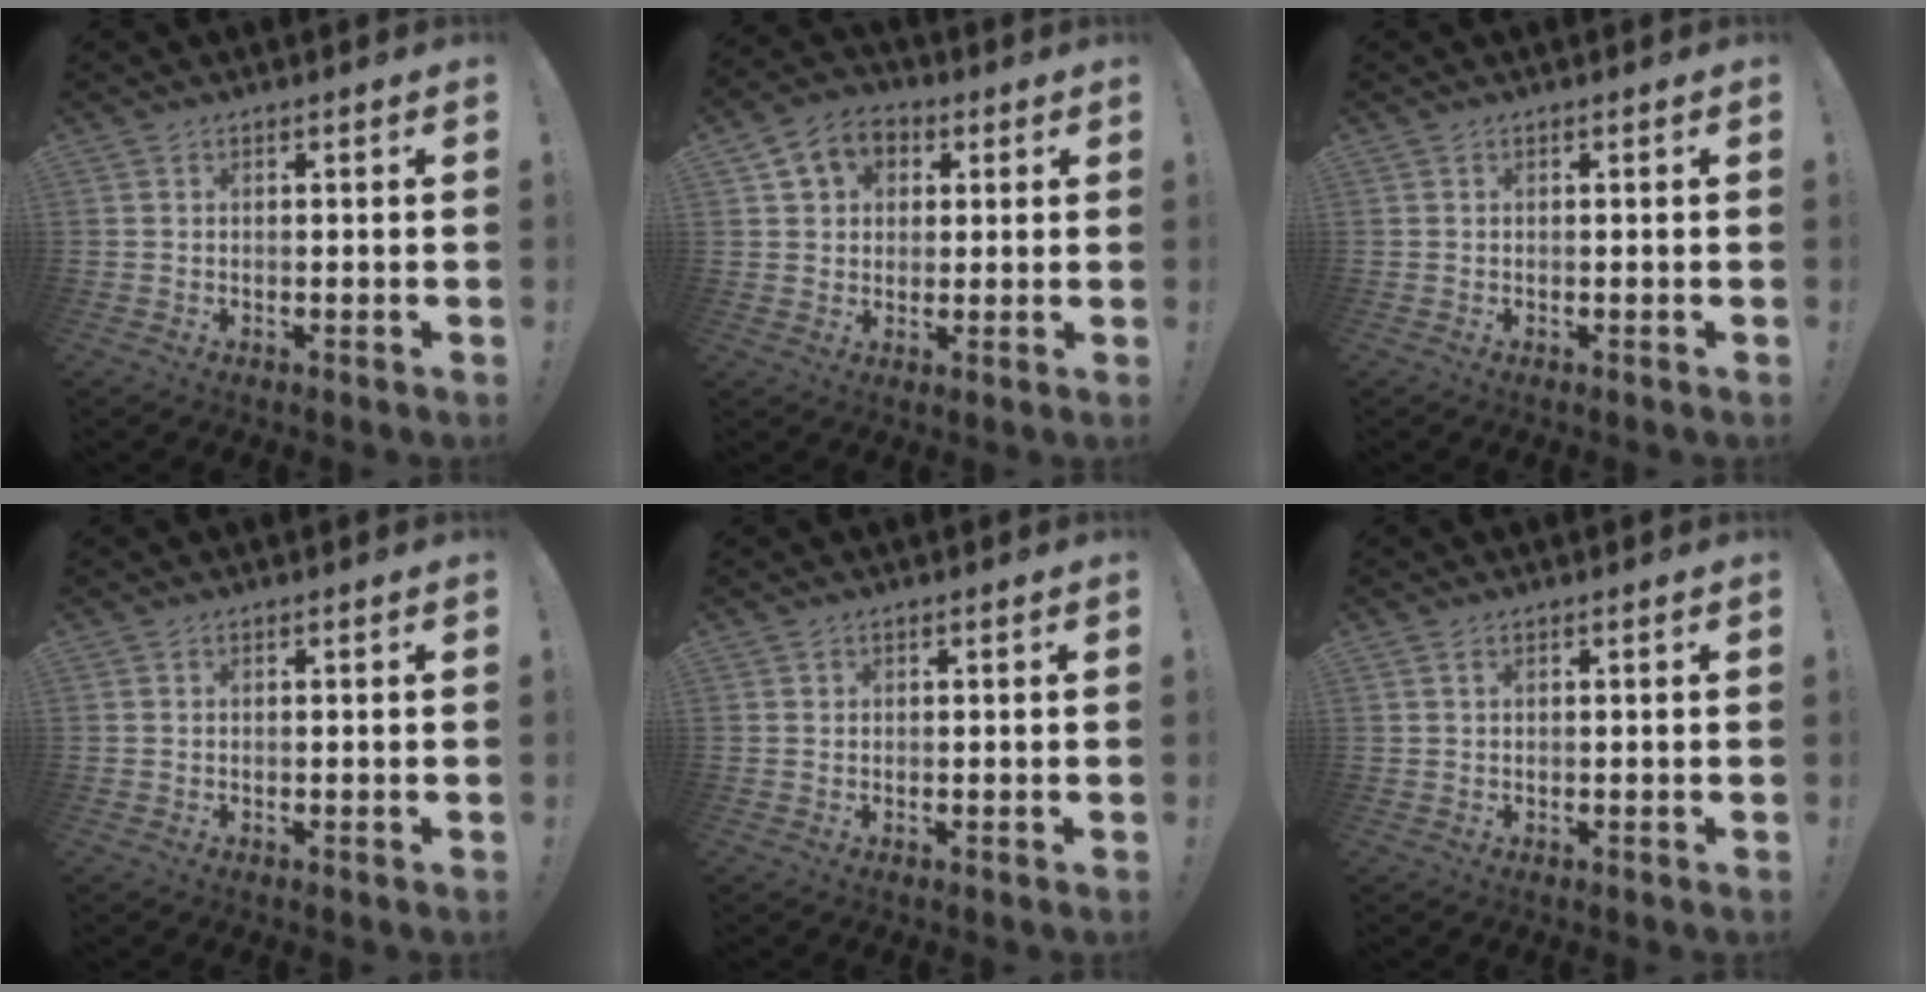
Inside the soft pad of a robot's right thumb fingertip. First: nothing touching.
{"total": 8.2, "force": [2.9, 6.9, 3.4], "torque": [-0.051, -0.001, 0.059]}
{"total": 0.0}
{"total": 0.0}
{"total": 0.6, "force": [0.3, 0.5, 0.1], "torque": [0.003, -0.001, 0.005]}
{"total": 0.6, "force": [0.3, 0.2, 0.5], "torque": [-0.010, 0.001, 0.006]}